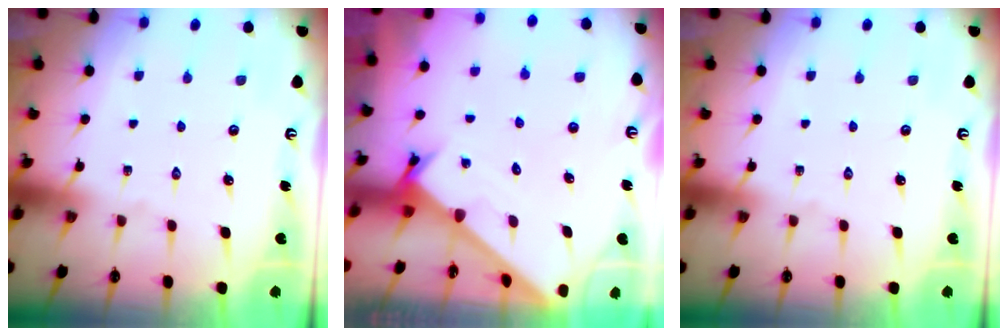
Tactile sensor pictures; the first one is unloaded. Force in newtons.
{"total": 1.8, "press": 1.8, "slide": 0.1}
{"total": 0.0}